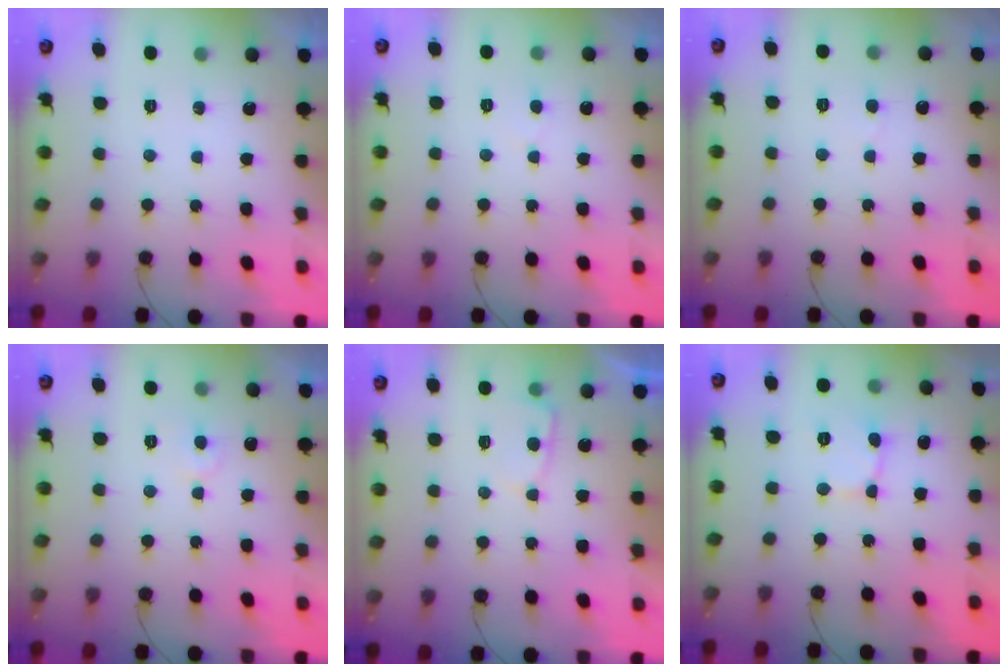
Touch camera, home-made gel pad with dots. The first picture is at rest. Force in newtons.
{"total": 2.6, "press": 2.6, "slide": 0.2}
{"total": 3.3, "press": 3.3, "slide": 0.3}
{"total": 4.1, "press": 4.1, "slide": 0.5}
{"total": 3.5, "press": 3.5, "slide": 0.5}
{"total": 1.8, "press": 1.7, "slide": 0.2}